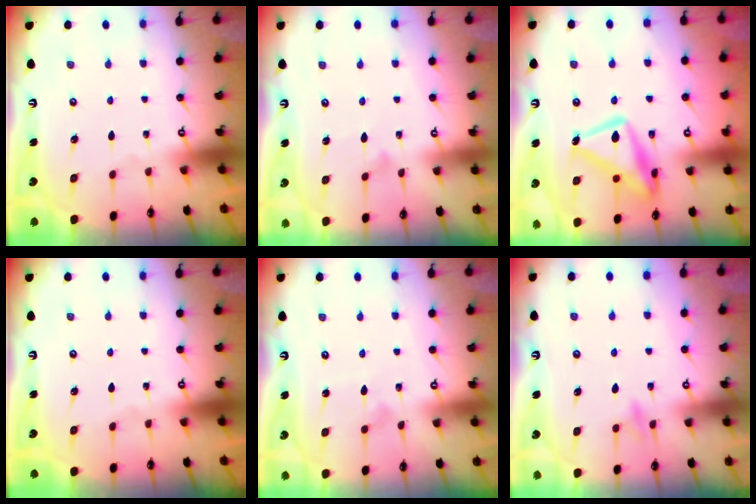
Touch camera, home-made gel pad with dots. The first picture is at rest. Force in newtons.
{"total": 6.9, "press": 6.9, "slide": 0.4}
{"total": 16.6, "press": 16.5, "slide": 1.5}
{"total": 0.0}
{"total": 6.7, "press": 6.7, "slide": 0.5}
{"total": 7.6, "press": 7.5, "slide": 0.8}